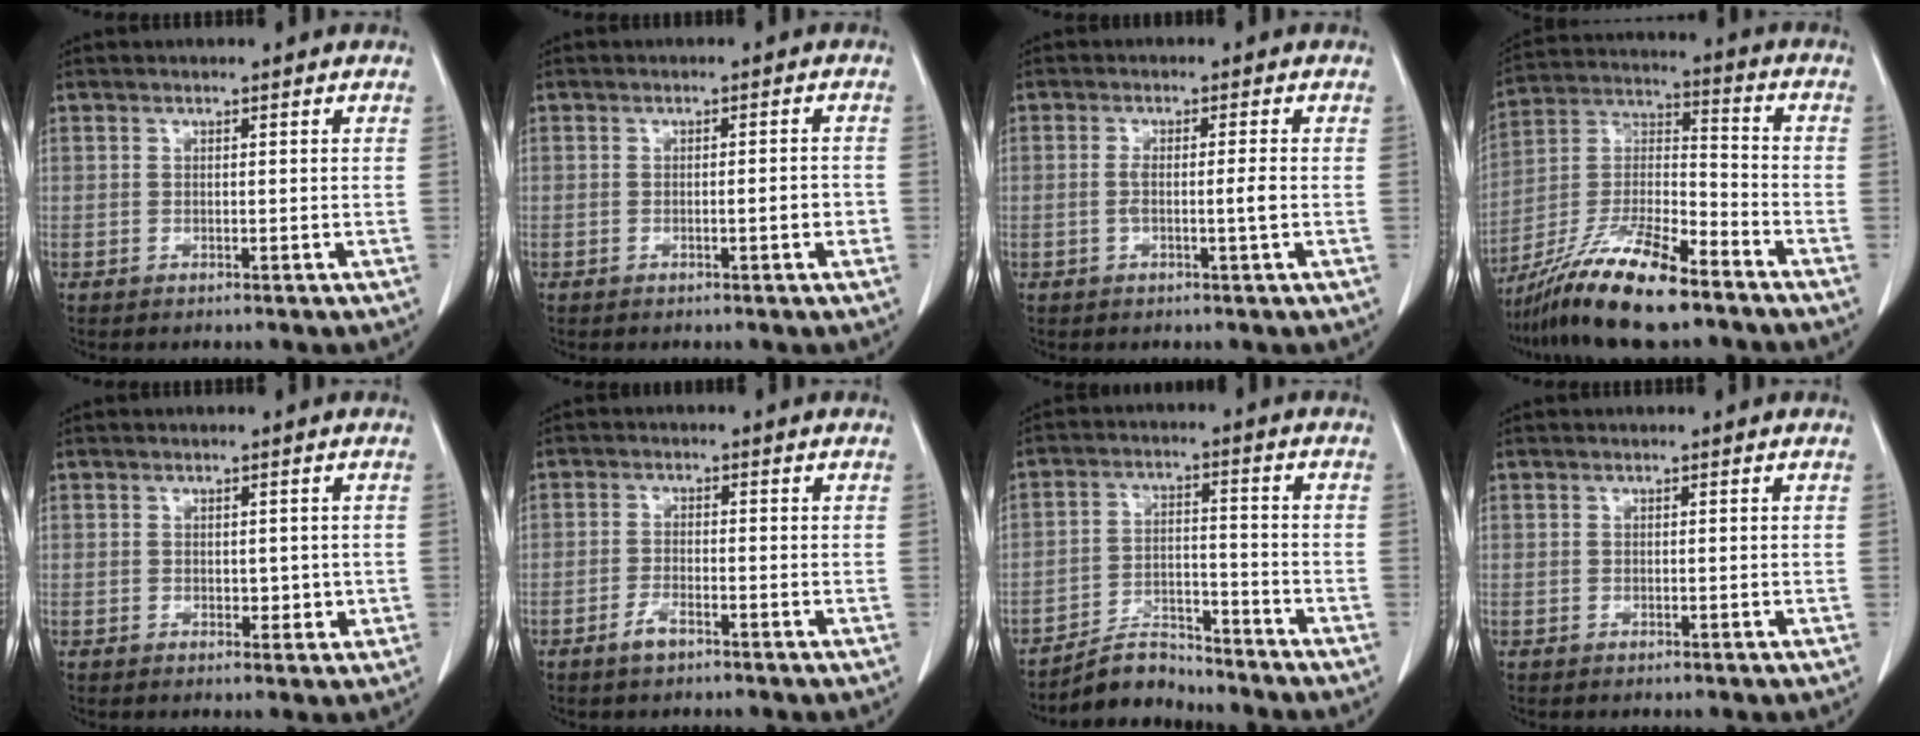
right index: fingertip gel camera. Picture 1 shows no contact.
{"total": 2.0, "force": [-0.6, 0.3, 1.9], "torque": [-0.024, 0.006, -0.007]}
{"total": 2.7, "force": [-0.5, -0.1, 2.7], "torque": [-0.049, 0.004, -0.006]}
{"total": 16.1, "force": [-11.9, 2.5, 10.5], "torque": [-0.213, -0.012, -0.217]}
{"total": 2.1, "force": [0.0, 1.5, 1.4], "torque": [-0.010, 0.003, 0.007]}
{"total": 2.6, "force": [-1.9, 0.7, 1.7], "torque": [-0.036, 0.001, -0.037]}
{"total": 6.1, "force": [-6.0, 1.3, 0.0], "torque": [-0.004, 0.008, -0.103]}
{"total": 0.0}